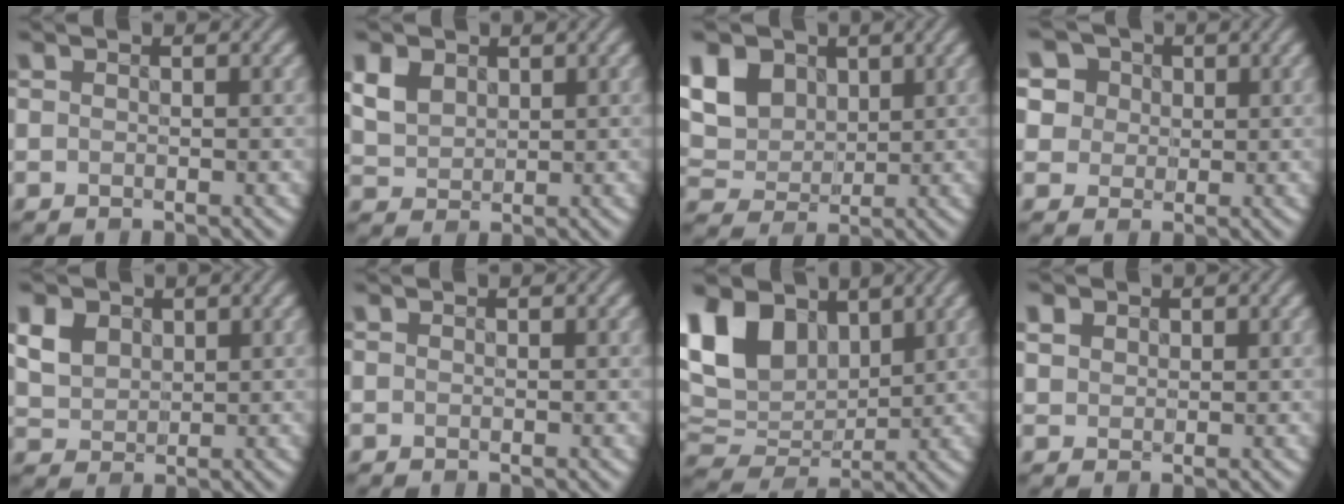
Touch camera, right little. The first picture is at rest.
{"total": 2.7, "force": [1.0, 2.1, 1.5], "torque": [-0.046, 0.000, 0.027]}
{"total": 6.5, "force": [2.8, 4.7, 3.5], "torque": [-0.107, 0.008, 0.054]}
{"total": 5.5, "force": [2.2, 4.6, 1.9], "torque": [-0.058, 0.008, 0.033]}
{"total": 3.6, "force": [1.3, 2.8, 1.9], "torque": [-0.064, 0.001, 0.030]}
{"total": 0.0}
{"total": 9.0, "force": [3.4, 6.0, 5.7], "torque": [-0.148, 0.005, 0.063]}
{"total": 0.9, "force": [0.4, 0.8, -0.1], "torque": [-0.007, -0.002, 0.014]}